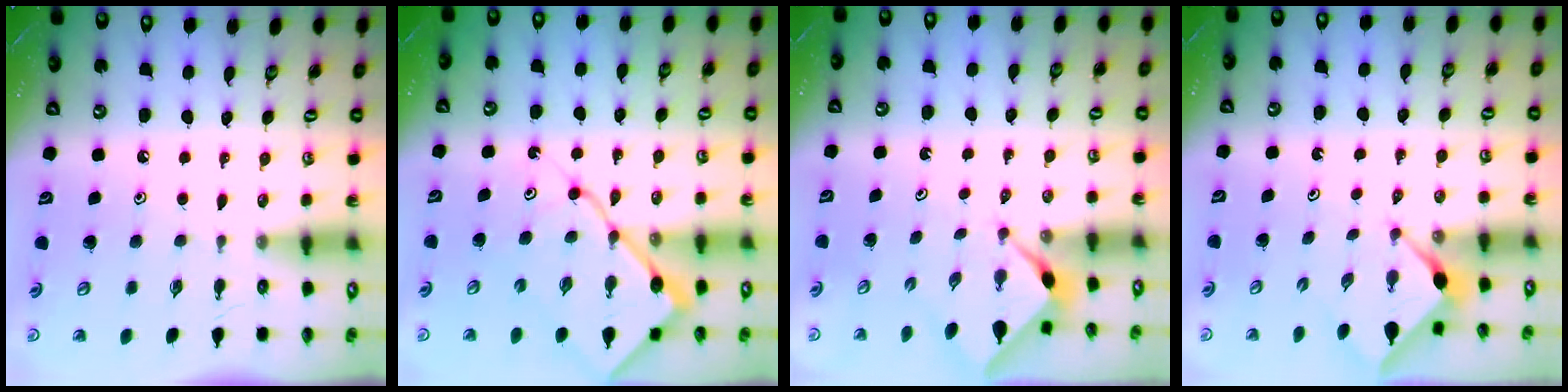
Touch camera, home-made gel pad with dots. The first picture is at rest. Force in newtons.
{"total": 14.2, "press": 14.1, "slide": 1.6}
{"total": 2.4, "press": 2.3, "slide": 0.3}
{"total": 2.9, "press": 2.9, "slide": 0.3}